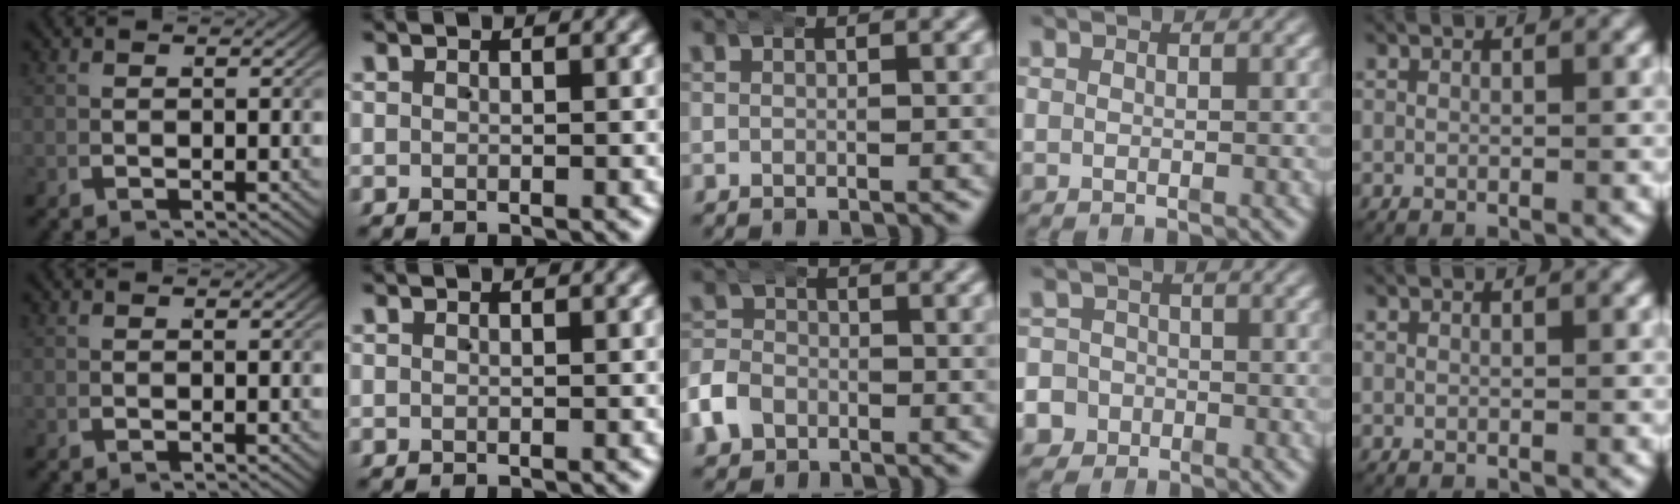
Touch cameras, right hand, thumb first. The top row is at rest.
{"middle": {"total": 3.3, "force": [-1.7, 2.7, 0.8], "torque": [-0.021, 0.001, -0.039]}, "ring": {"total": 6.2, "force": [-2.5, 5.5, 1.1], "torque": [-0.030, -0.025, -0.043]}}